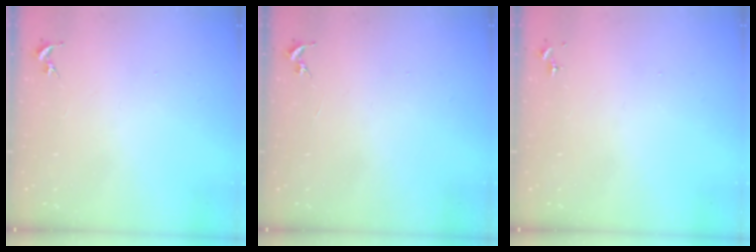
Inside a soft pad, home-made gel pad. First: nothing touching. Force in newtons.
{"total": 0.0}
{"total": 0.0}